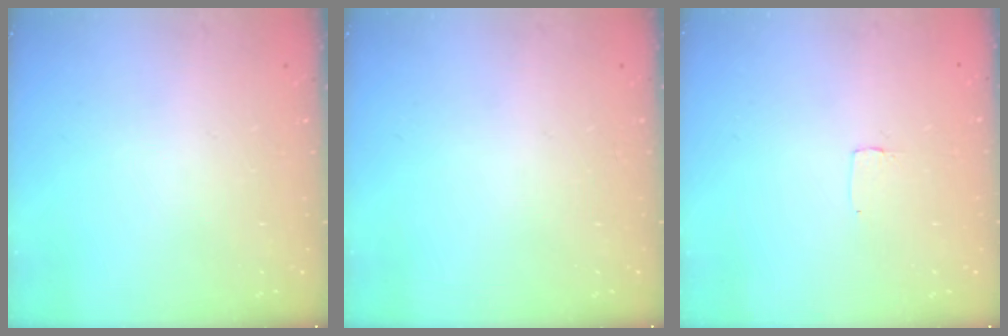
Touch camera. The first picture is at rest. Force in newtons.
{"total": 0.0}
{"total": 2.6, "press": 2.6, "slide": 0.2}